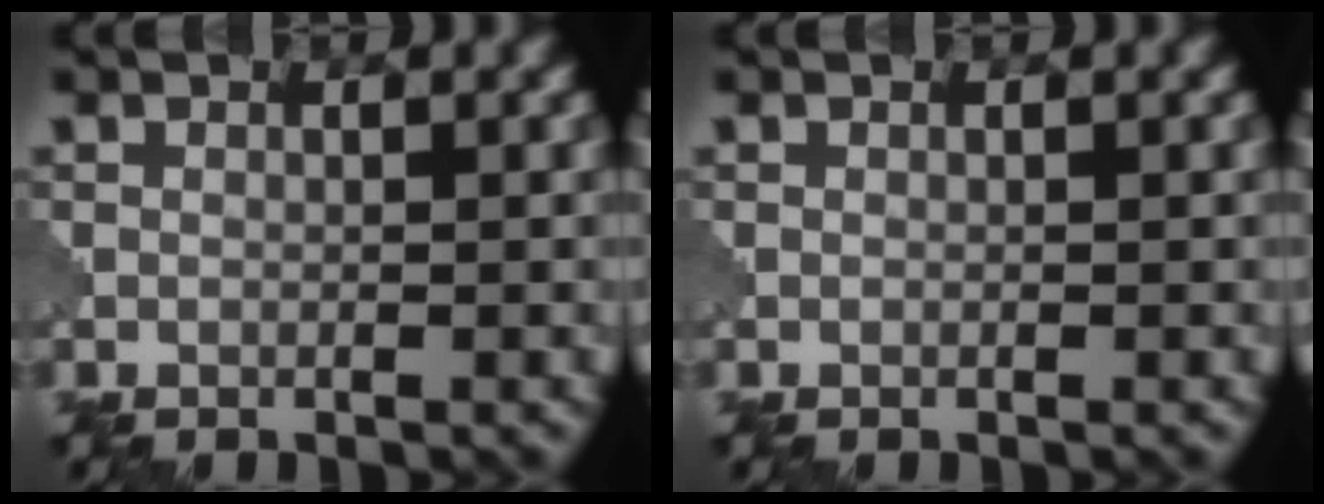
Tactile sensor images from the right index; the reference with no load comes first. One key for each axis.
{"total": 0.0}